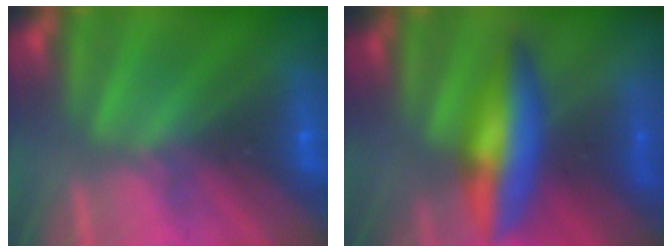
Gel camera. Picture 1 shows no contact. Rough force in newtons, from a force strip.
{"total": 5.7}